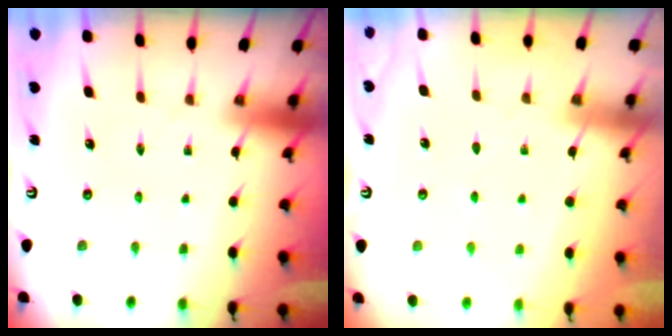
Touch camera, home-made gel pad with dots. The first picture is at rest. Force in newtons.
{"total": 3.0, "press": 3.0, "slide": 0.5}